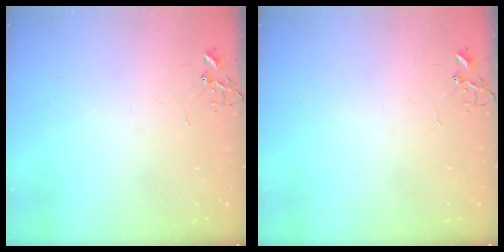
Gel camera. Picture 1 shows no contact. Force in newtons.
{"total": 0.0}